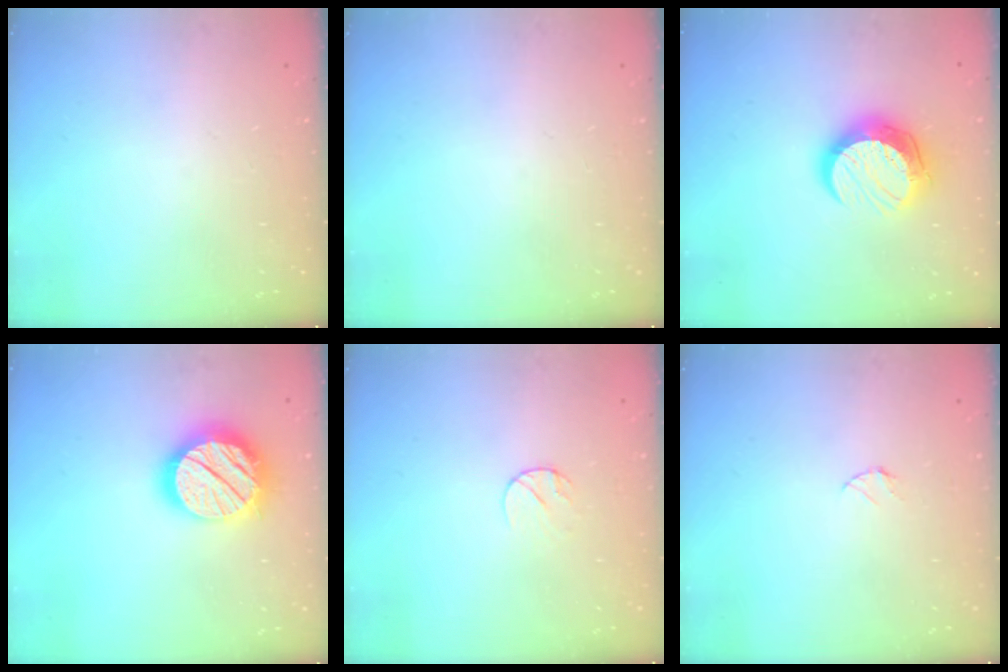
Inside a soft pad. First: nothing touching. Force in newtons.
{"total": 0.0}
{"total": 12.3, "press": 12.2, "slide": 1.0}
{"total": 19.3, "press": 19.3, "slide": 1.5}
{"total": 5.3, "press": 5.2, "slide": 0.6}
{"total": 3.4, "press": 3.4, "slide": 0.4}